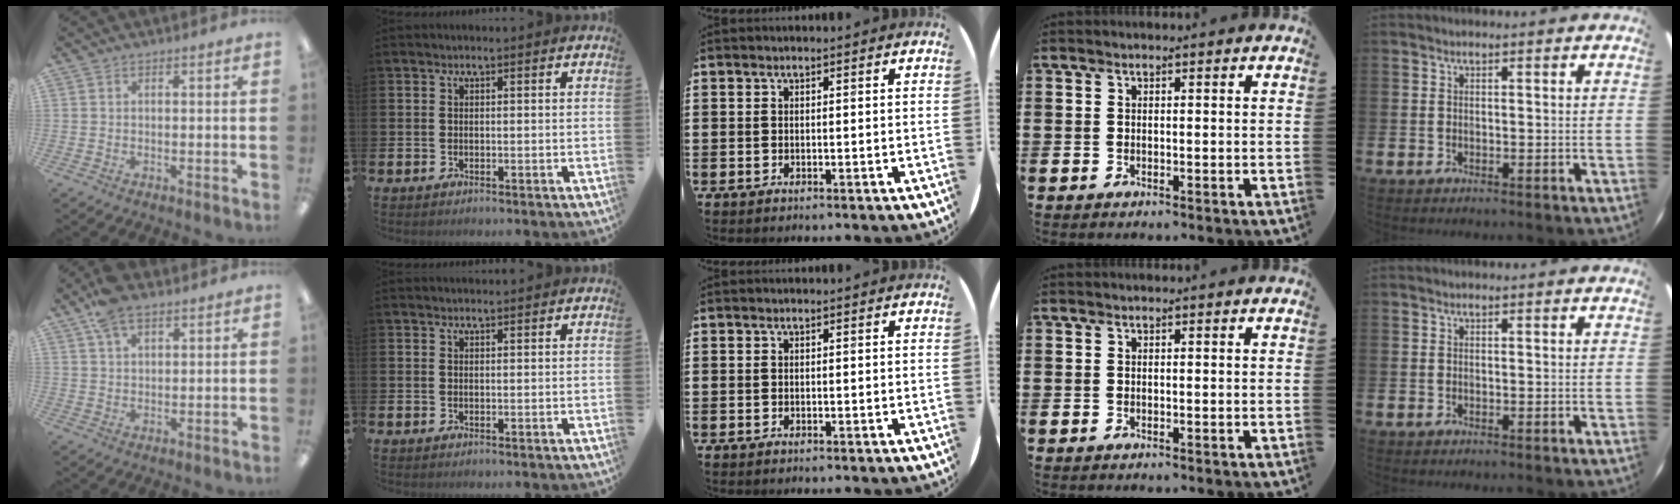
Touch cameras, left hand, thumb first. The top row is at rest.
{"thumb": {"total": 6.9, "force": [4.7, 3.0, 4.1], "torque": [-0.074, -0.012, 0.084]}, "index": {"total": 0.8, "force": [0.8, 0.0, 0.0], "torque": [0.012, -0.006, 0.013]}}